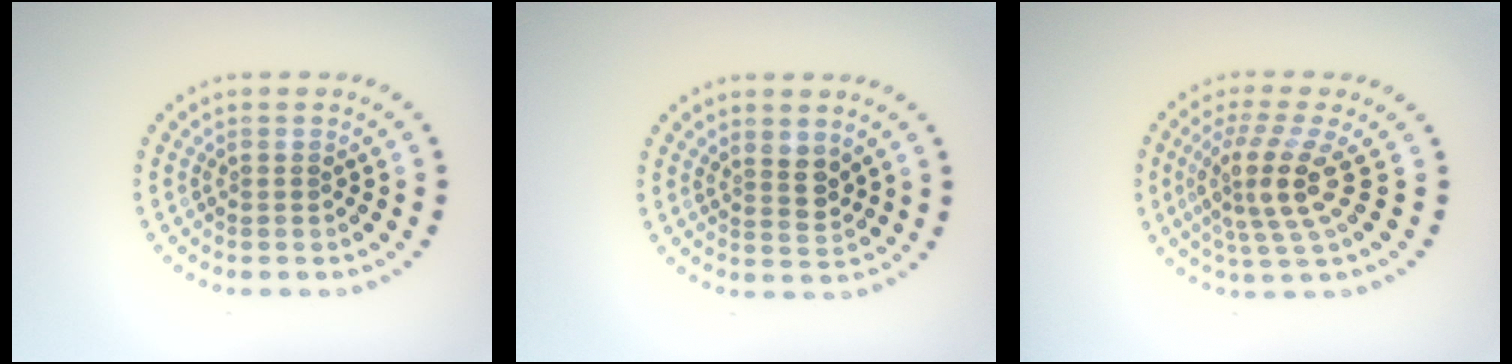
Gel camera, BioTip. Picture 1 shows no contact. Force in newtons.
{"total": 2.1, "press": 1.8, "slide": 1.1}
{"total": 4.4, "press": 3.3, "slide": 2.9}